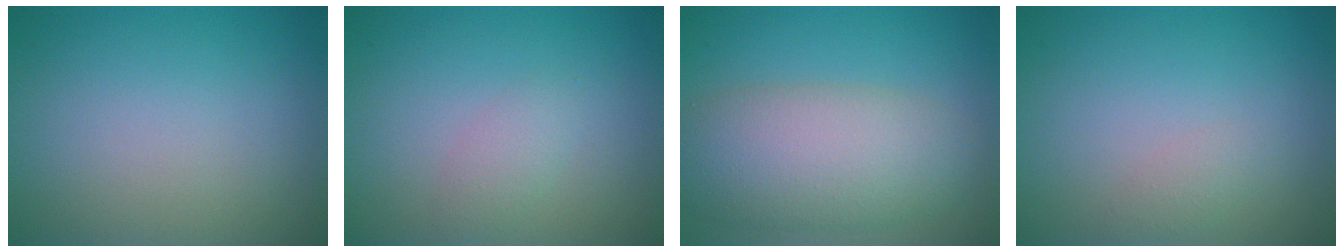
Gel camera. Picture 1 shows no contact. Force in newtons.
{"total": 1.5, "press": 1.5, "slide": 0.1}
{"total": 8.0, "press": 8.0, "slide": 0.5}
{"total": 1.0, "press": 1.0, "slide": 0.0}